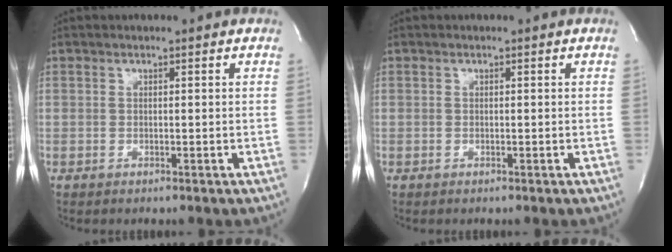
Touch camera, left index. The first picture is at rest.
{"total": 0.0}